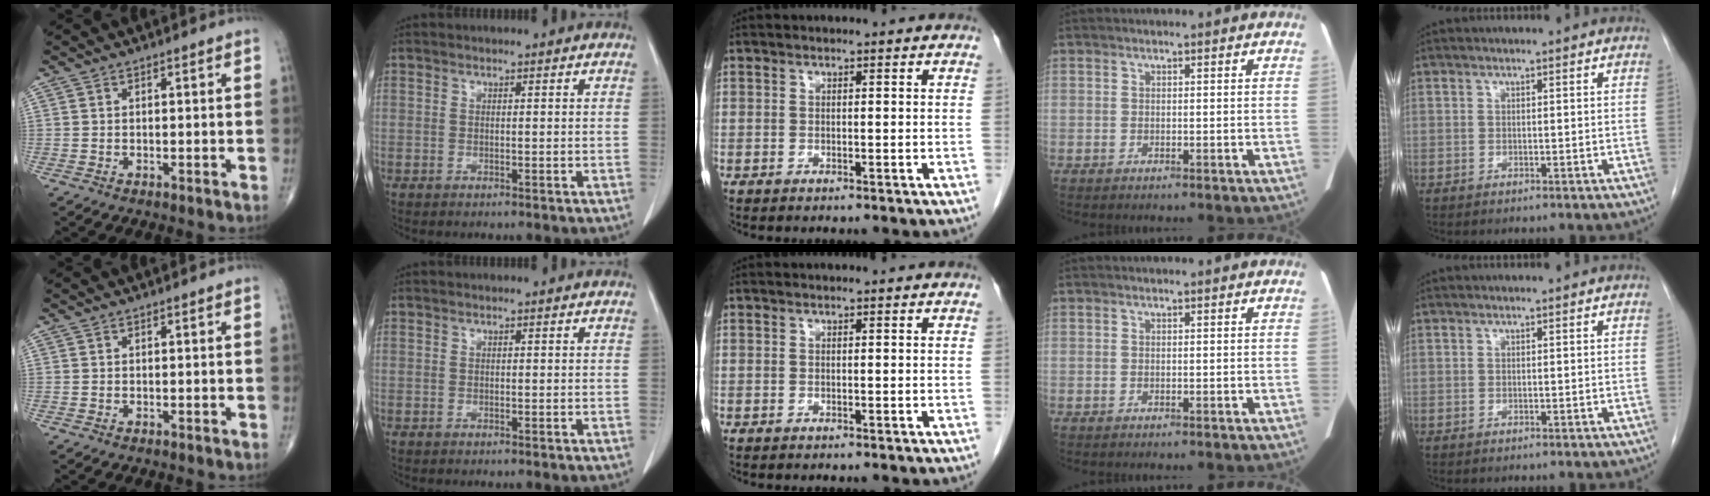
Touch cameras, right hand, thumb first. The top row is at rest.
{}